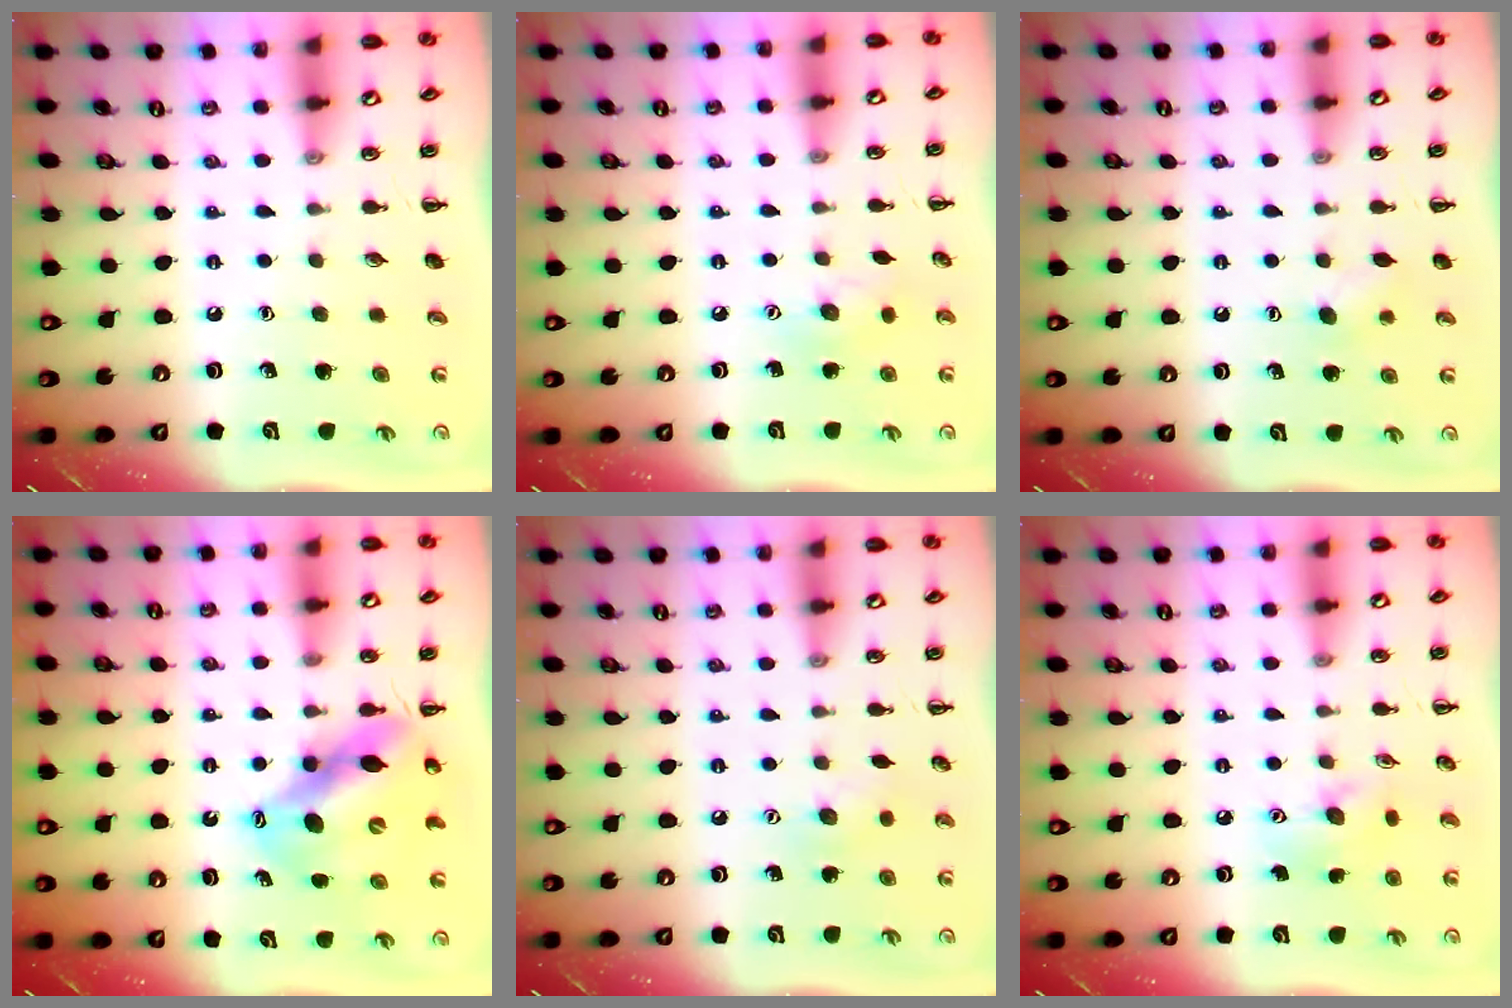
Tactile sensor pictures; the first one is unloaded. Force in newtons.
{"total": 7.0, "press": 7.0, "slide": 0.9}
{"total": 6.3, "press": 6.1, "slide": 1.5}
{"total": 12.5, "press": 11.9, "slide": 3.6}
{"total": 5.2, "press": 5.1, "slide": 1.1}
{"total": 8.3, "press": 8.3, "slide": 0.7}